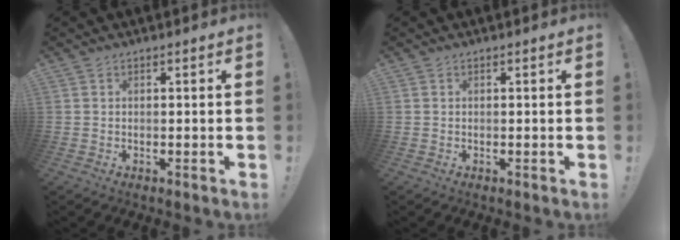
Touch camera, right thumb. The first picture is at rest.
{"total": 0.0}